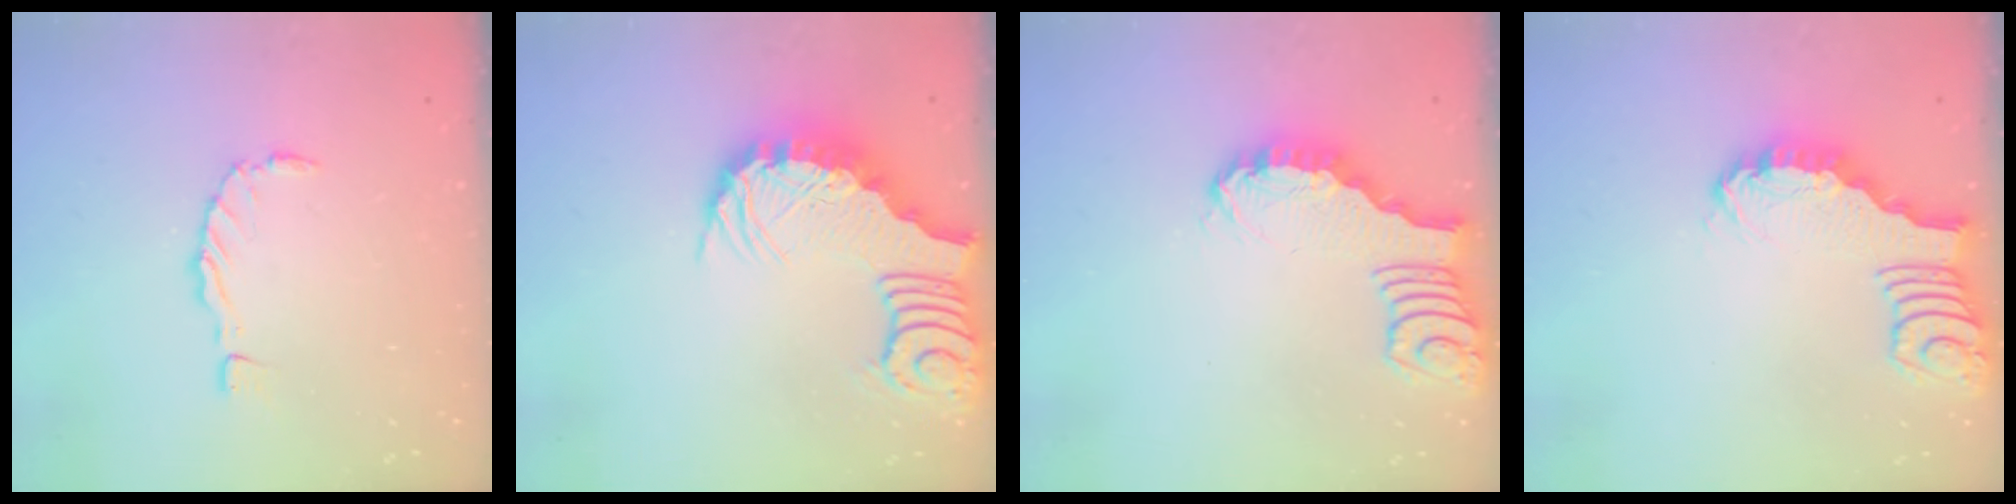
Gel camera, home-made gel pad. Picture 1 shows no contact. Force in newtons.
{"total": 3.8, "press": 3.7, "slide": 0.7}
{"total": 2.4, "press": 2.4, "slide": 0.2}
{"total": 2.1, "press": 2.1, "slide": 0.2}